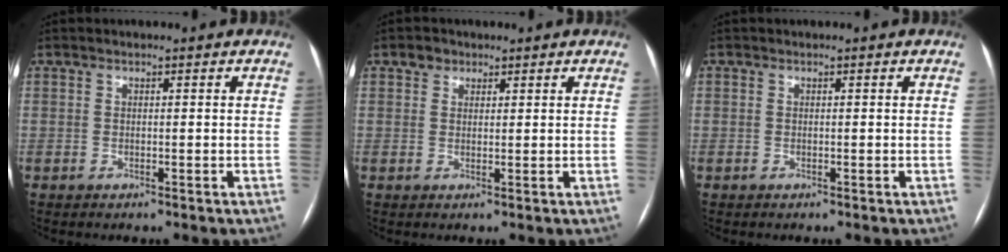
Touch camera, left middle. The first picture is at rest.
{"total": 1.9, "force": [1.2, 1.4, 0.4], "torque": [-0.008, 0.006, 0.018]}
{"total": 0.0}